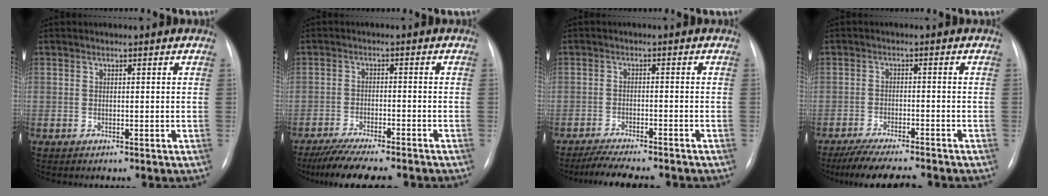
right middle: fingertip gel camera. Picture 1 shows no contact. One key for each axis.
{"total": 11.7, "fx": -10.1, "fy": 1.4, "fz": 5.8, "tx": -0.086, "ty": -0.017, "tz": -0.150}
{"total": 9.7, "fx": -8.6, "fy": 1.3, "fz": 4.4, "tx": -0.068, "ty": -0.012, "tz": -0.127}
{"total": 9.8, "fx": -8.6, "fy": 0.8, "fz": 4.5, "tx": -0.069, "ty": -0.018, "tz": -0.134}